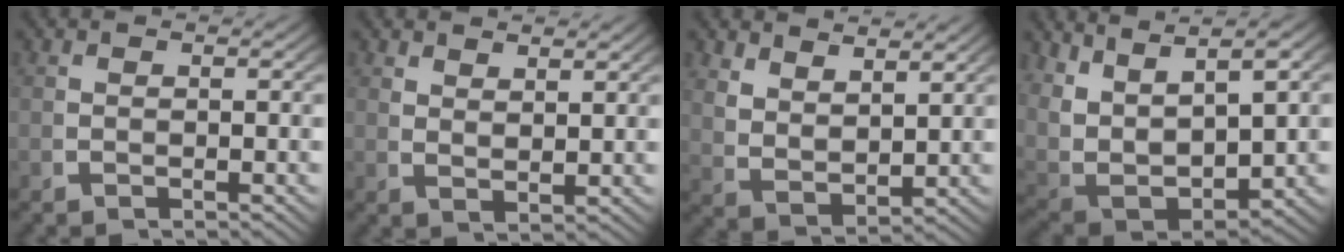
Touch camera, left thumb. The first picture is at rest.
{"total": 2.2, "force": [2.1, 0.2, 0.7], "torque": [-0.011, -0.005, 0.049]}
{"total": 4.4, "force": [2.2, 2.7, 2.6], "torque": [-0.064, -0.026, 0.062]}
{"total": 12.6, "force": [2.4, 9.0, 8.4], "torque": [-0.209, -0.037, 0.054]}